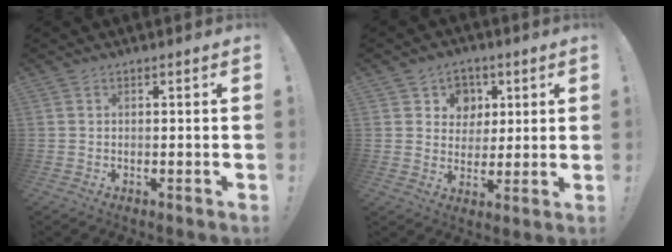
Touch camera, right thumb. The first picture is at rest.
{"total": 7.7, "force": [2.5, 7.2, 1.1], "torque": [-0.011, -0.019, 0.052]}